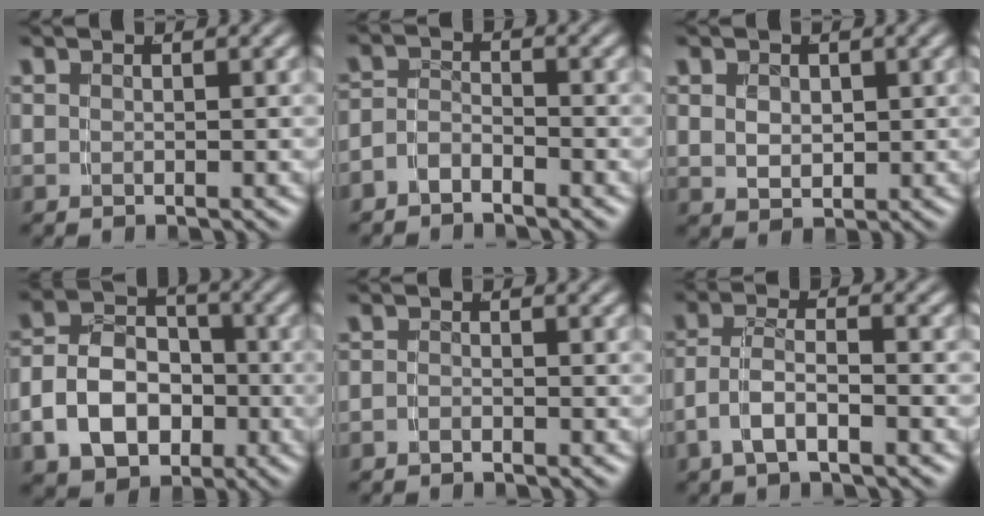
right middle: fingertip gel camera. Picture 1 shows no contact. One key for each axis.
{"total": 2.8, "fx": -2.3, "fy": 1.5, "fz": 0.7, "tx": -0.012, "ty": -0.009, "tz": -0.043}
{"total": 2.3, "fx": 0.6, "fy": 1.7, "fz": 1.5, "tx": -0.027, "ty": -0.011, "tz": 0.021}
{"total": 10.2, "fx": -2.5, "fy": 8.4, "fz": 5.2, "tx": -0.096, "ty": -0.022, "tz": -0.046}
{"total": 1.0, "fx": -1.0, "fy": 0.2, "fz": 0.1, "tx": 0.000, "ty": -0.004, "tz": -0.021}
{"total": 3.7, "fx": -1.6, "fy": 2.0, "fz": 2.7, "tx": -0.054, "ty": -0.011, "tz": -0.028}